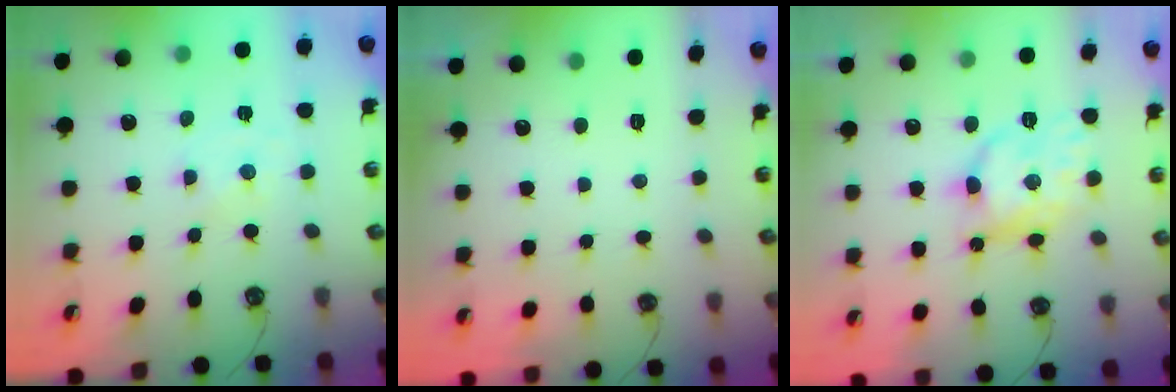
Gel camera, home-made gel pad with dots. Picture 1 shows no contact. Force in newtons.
{"total": 0.0}
{"total": 13.9, "press": 13.9, "slide": 0.7}